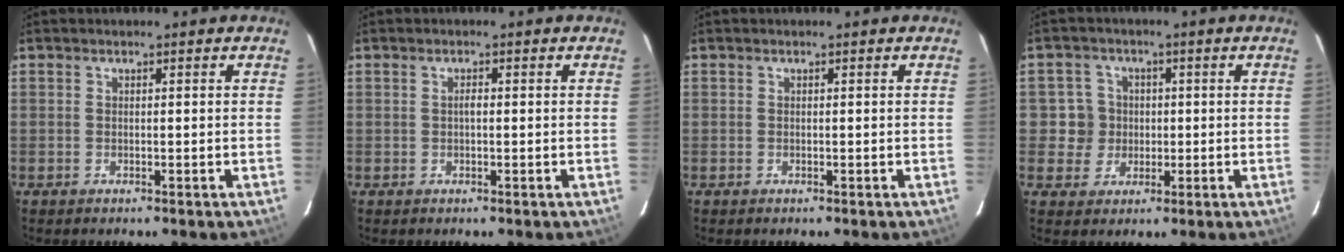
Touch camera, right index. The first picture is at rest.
{"total": 0.9, "force": [0.0, 0.4, 0.8], "torque": [-0.014, 0.003, -0.001]}
{"total": 0.0}
{"total": 5.2, "force": [-0.1, 5.2, 0.3], "torque": [0.001, 0.014, 0.000]}